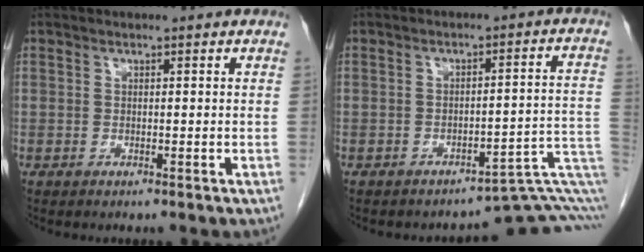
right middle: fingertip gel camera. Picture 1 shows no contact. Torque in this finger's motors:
{"motor_torque": [1.11, -1.04, 0.11, -0.02]}